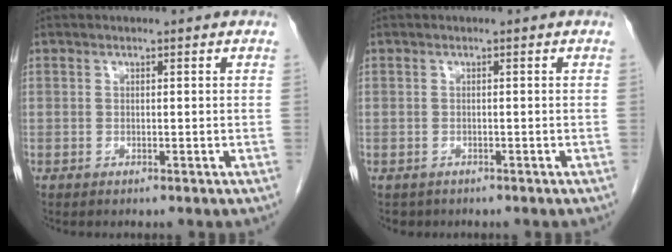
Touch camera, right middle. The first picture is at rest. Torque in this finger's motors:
{"motor_torque": [-0.35, 0.04, -0.04, -0.01]}